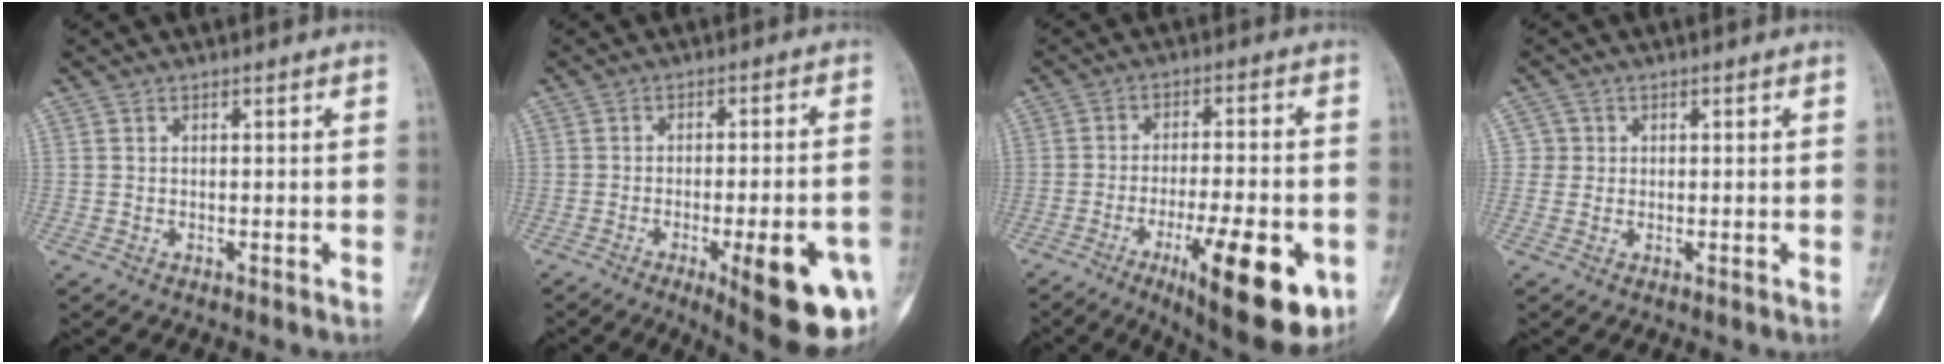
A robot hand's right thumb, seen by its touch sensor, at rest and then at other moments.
{"total": 17.2, "force": [-6.7, 4.5, 15.2], "torque": [-0.150, 0.014, -0.074]}
{"total": 18.4, "force": [-7.1, 5.6, 16.1], "torque": [-0.203, 0.005, -0.093]}
{"total": 1.9, "force": [0.2, 1.9, -0.2], "torque": [0.020, 0.006, -0.001]}